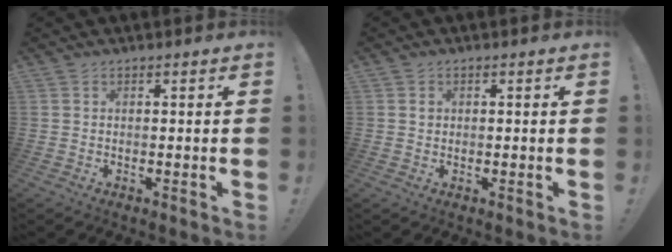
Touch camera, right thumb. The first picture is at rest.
{"total": 0.9, "force": [0.1, 0.9, 0.1], "torque": [0.007, 0.000, 0.000]}